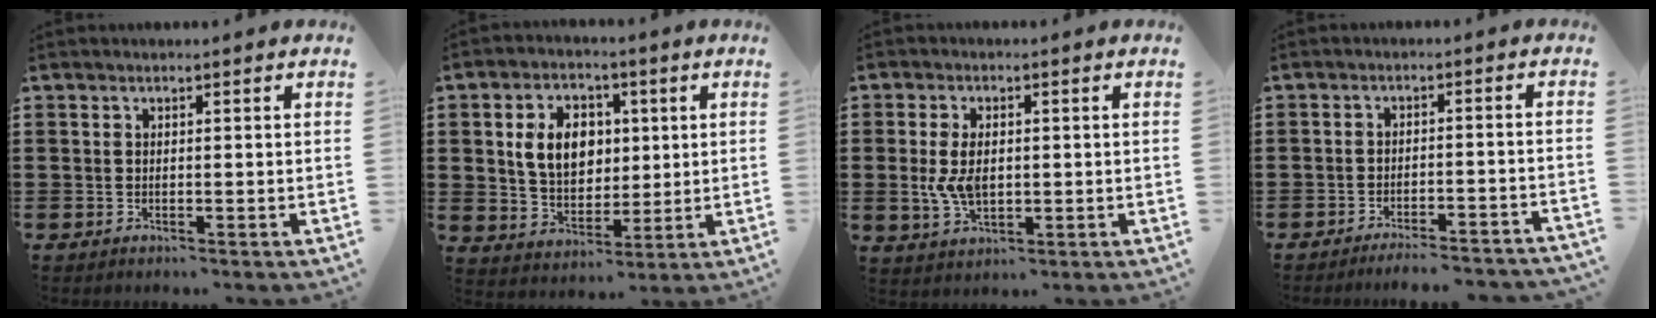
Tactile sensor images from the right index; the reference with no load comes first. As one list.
[{"total": 8.5, "force": [1.5, 6.4, 5.4], "torque": [-0.123, 0.010, 0.020]}, {"total": 5.4, "force": [0.0, 3.2, 4.4], "torque": [-0.108, 0.001, -0.005]}, {"total": 3.5, "force": [-3.3, -0.2, 1.0], "torque": [-0.020, -0.003, -0.067]}]